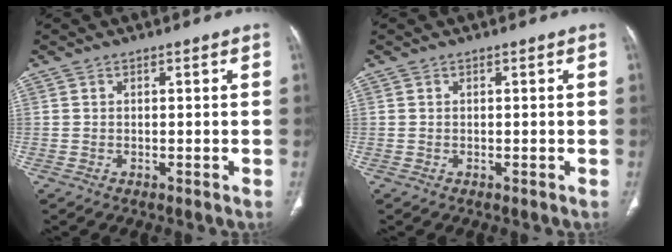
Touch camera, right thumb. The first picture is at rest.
{"total": 0.0}